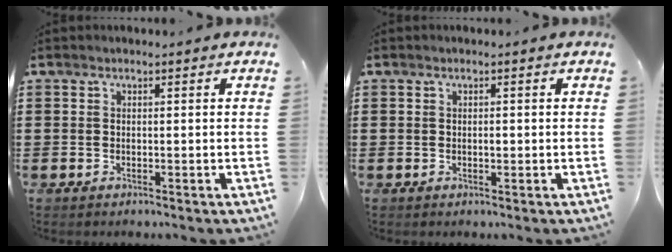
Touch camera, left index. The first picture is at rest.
{"total": 0.9, "force": [0.1, 0.3, 0.8], "torque": [-0.016, -0.001, 0.002]}